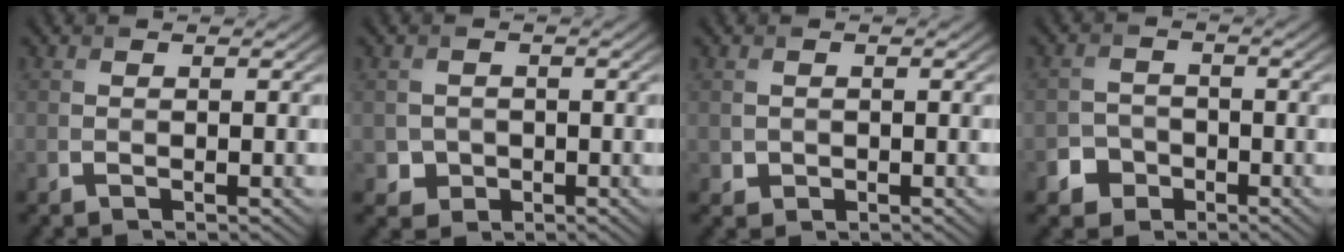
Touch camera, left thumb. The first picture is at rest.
{"total": 2.3, "force": [-0.5, 2.1, 0.4], "torque": [-0.010, -0.006, -0.012]}
{"total": 1.1, "force": [0.0, 1.1, 0.2], "torque": [-0.003, -0.008, -0.003]}
{"total": 3.3, "force": [-1.8, 2.6, 0.8], "torque": [-0.010, -0.001, -0.039]}